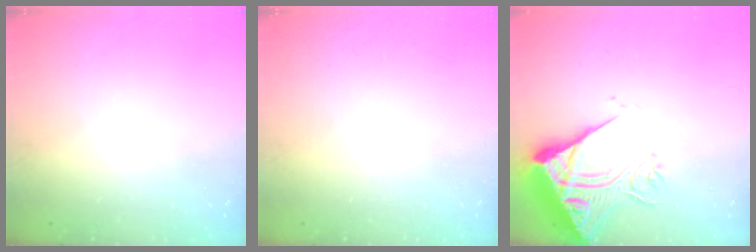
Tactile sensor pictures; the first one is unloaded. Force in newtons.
{"total": 0.0}
{"total": 11.1, "press": 11.0, "slide": 1.3}